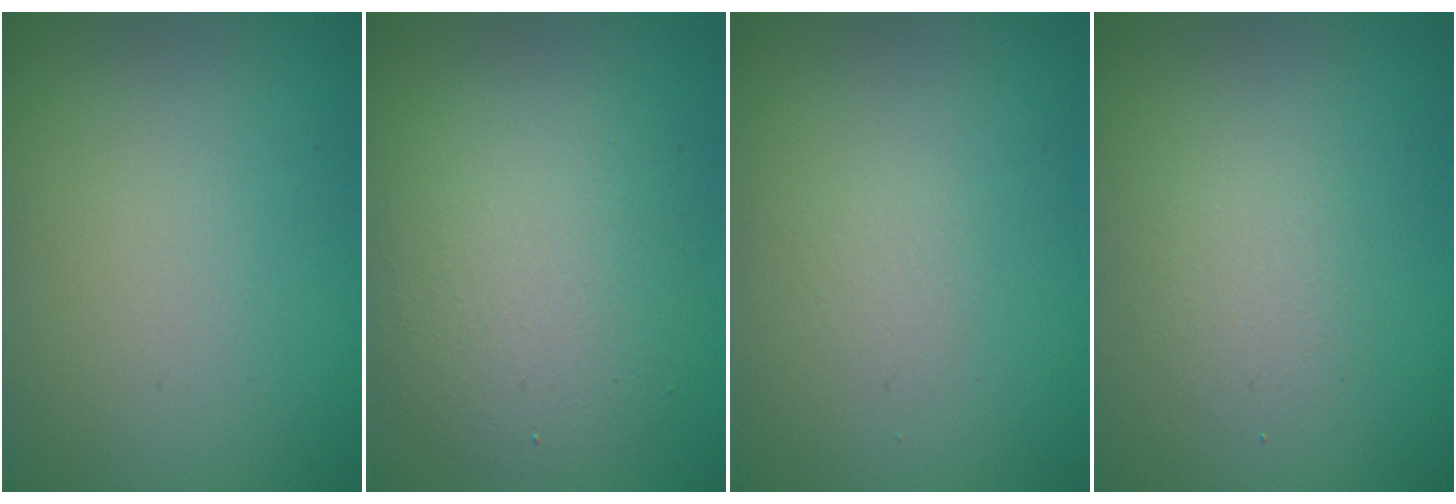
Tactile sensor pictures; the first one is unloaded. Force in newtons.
{"total": 5.2, "press": 5.2, "slide": 0.5}
{"total": 0.0}
{"total": 1.7, "press": 1.7, "slide": 0.1}